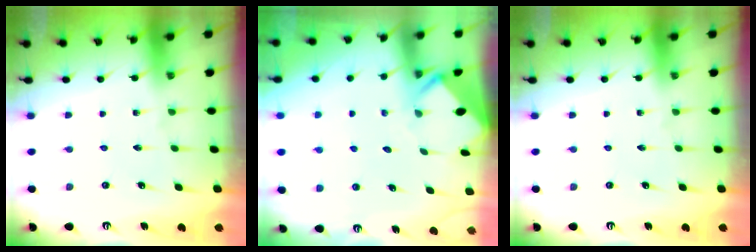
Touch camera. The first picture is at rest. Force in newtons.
{"total": 3.6, "press": 3.6, "slide": 0.3}
{"total": 0.0}